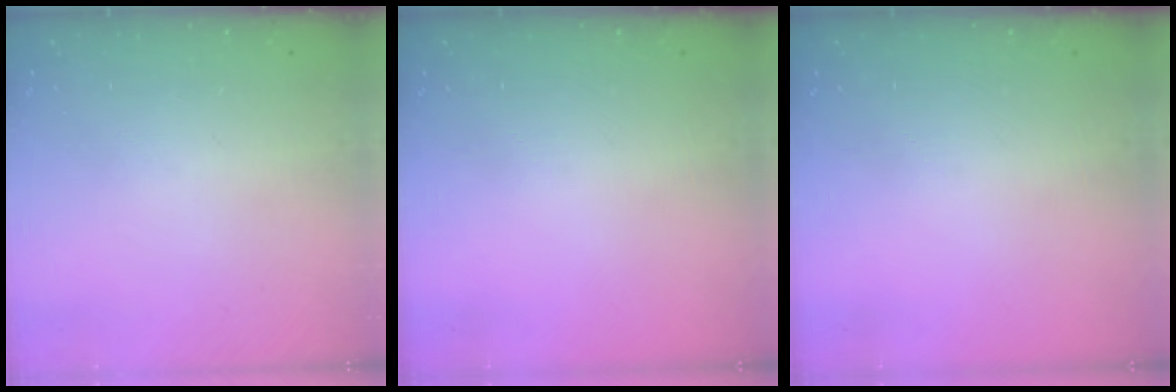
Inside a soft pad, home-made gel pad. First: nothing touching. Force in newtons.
{"total": 0.0}
{"total": 0.0}